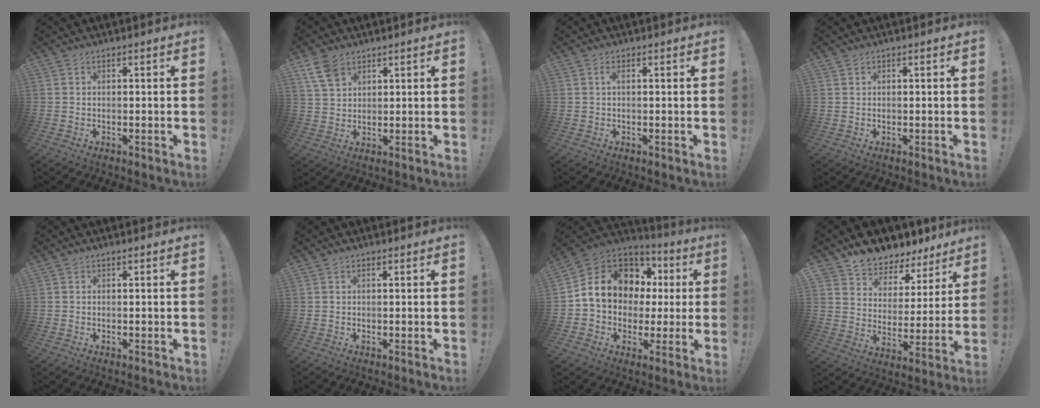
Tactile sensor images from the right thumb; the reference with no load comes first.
{"total": 7.0, "force": [4.4, 4.1, 3.7], "torque": [-0.075, -0.016, 0.084]}
{"total": 1.3, "force": [0.3, 0.3, 1.3], "torque": [-0.016, -0.001, 0.001]}
{"total": 0.6, "force": [0.5, 0.3, 0.1], "torque": [0.003, -0.003, 0.008]}
{"total": 0.0}
{"total": 0.0}
{"total": 14.9, "force": [3.3, 12.1, 8.1], "torque": [-0.118, -0.011, 0.077]}
{"total": 7.8, "force": [7.0, 3.5, 0.5], "torque": [-0.017, -0.074, 0.127]}